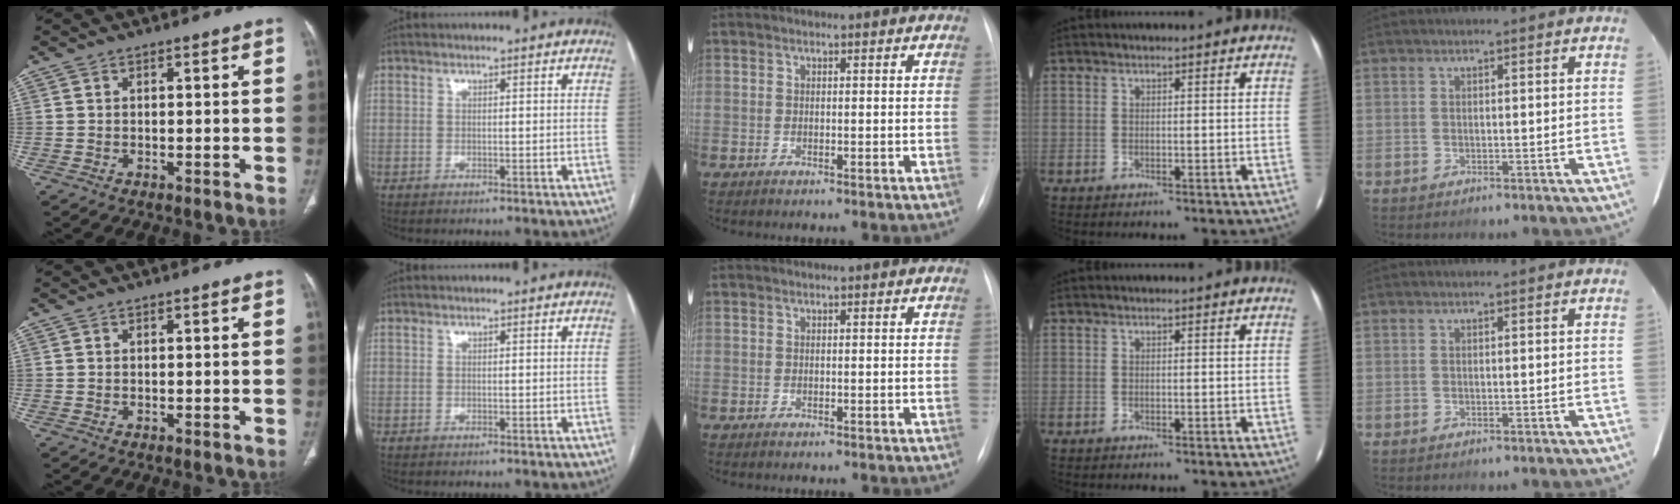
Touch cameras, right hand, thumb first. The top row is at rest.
{}